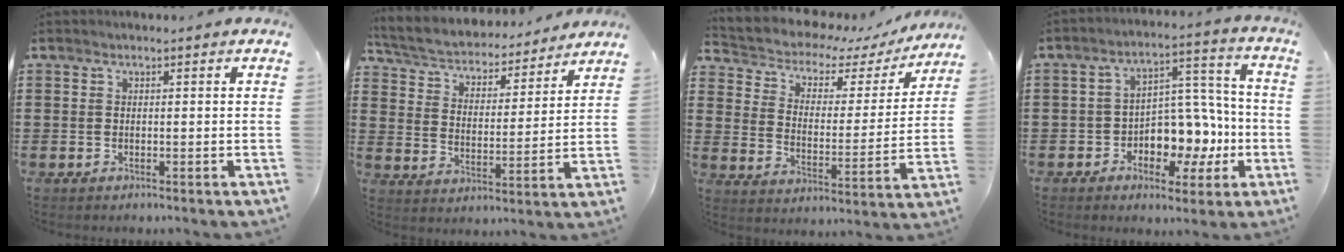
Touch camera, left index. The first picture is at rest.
{"total": 4.3, "force": [4.1, 0.8, 0.9], "torque": [-0.040, -0.033, 0.063]}
{"total": 5.1, "force": [4.5, 1.9, 1.5], "torque": [-0.057, -0.033, 0.071]}
{"total": 7.6, "force": [-1.6, 5.9, 4.5], "torque": [-0.084, 0.008, -0.027]}